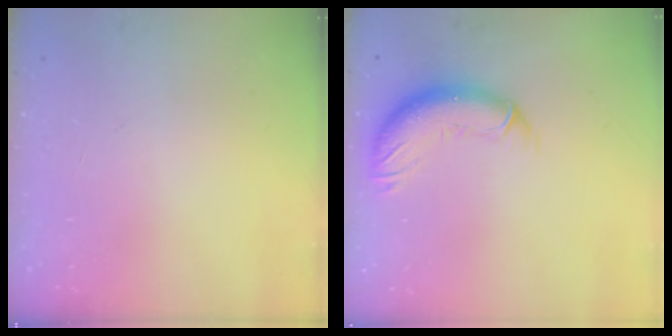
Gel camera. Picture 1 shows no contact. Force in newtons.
{"total": 11.7, "press": 11.5, "slide": 2.1}